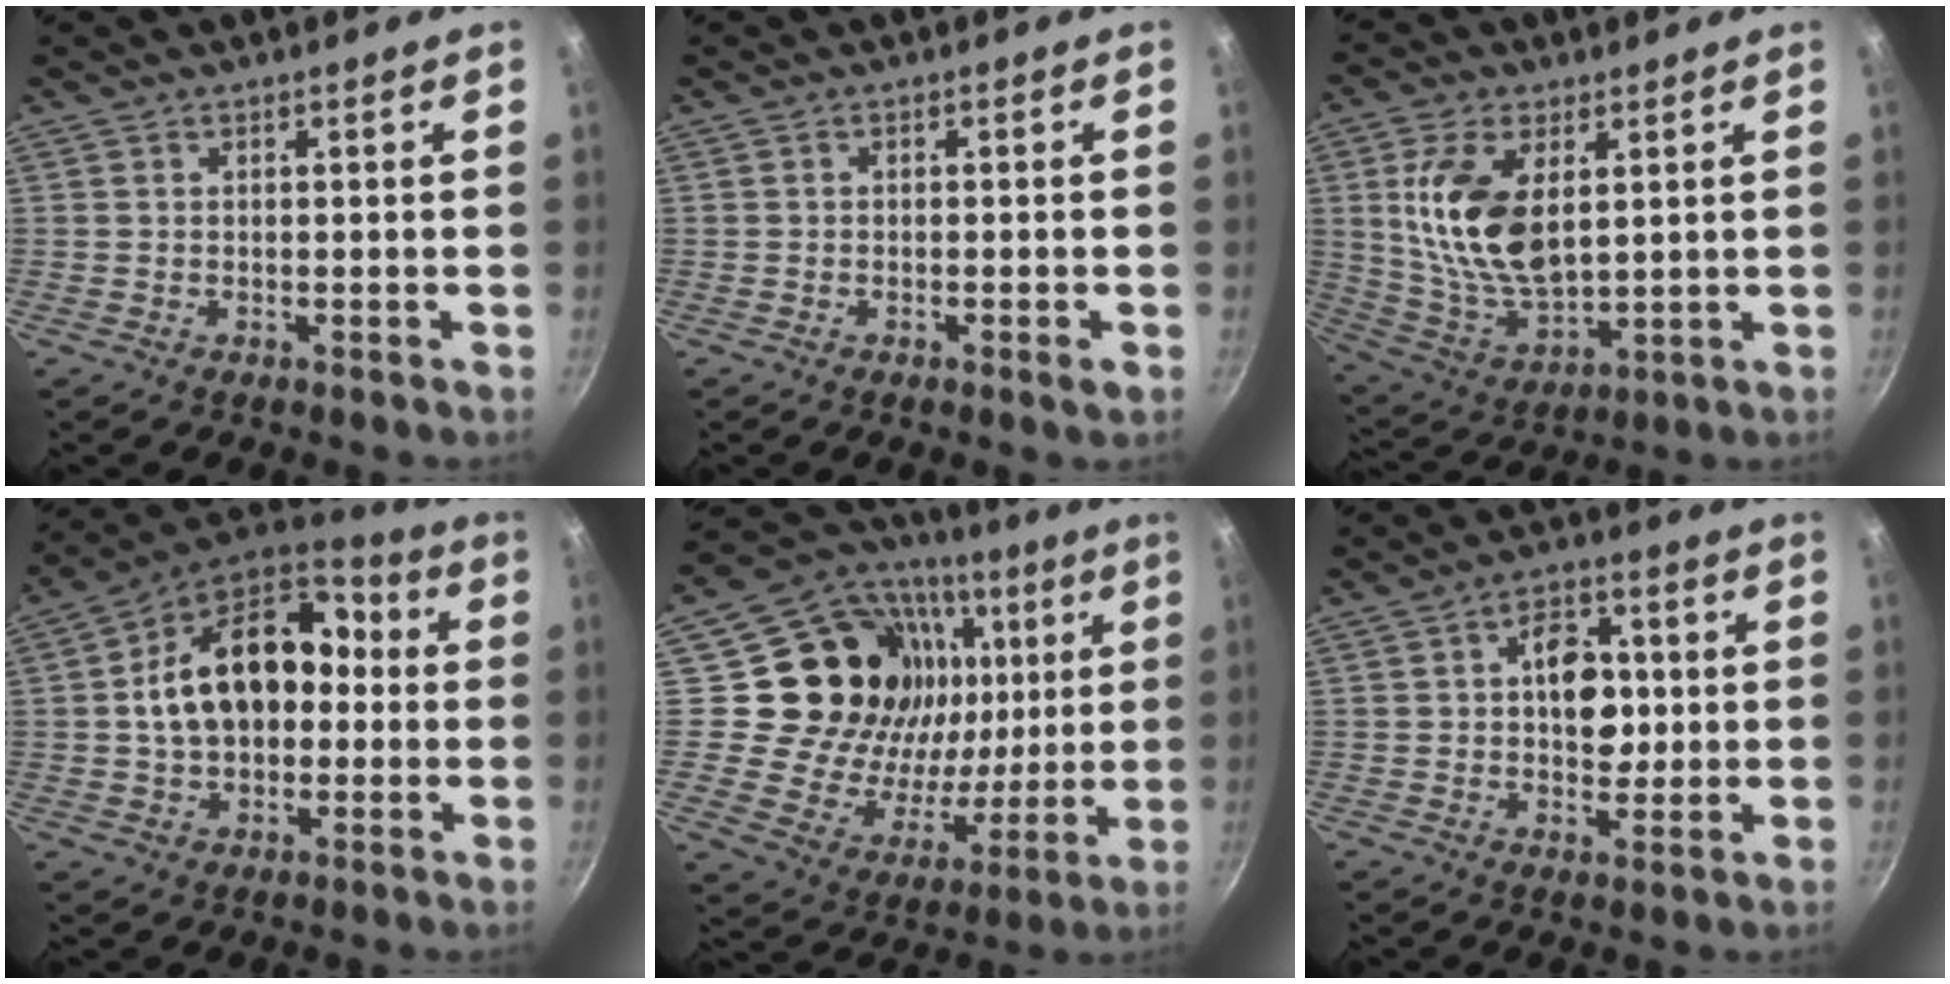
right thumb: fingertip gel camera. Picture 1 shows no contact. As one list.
[{"total": 1.5, "force": [-0.7, 0.3, 1.3], "torque": [-0.028, 0.002, -0.013]}, {"total": 15.8, "force": [3.8, 8.6, 12.7], "torque": [-0.233, -0.023, 0.084]}, {"total": 20.5, "force": [0.7, 14.2, 14.7], "torque": [-0.228, 0.053, 0.001]}, {"total": 26.4, "force": [6.1, 20.6, 15.3], "torque": [-0.224, -0.001, 0.112]}, {"total": 9.6, "force": [0.7, 6.7, 6.9], "torque": [-0.059, 0.008, 0.004]}]